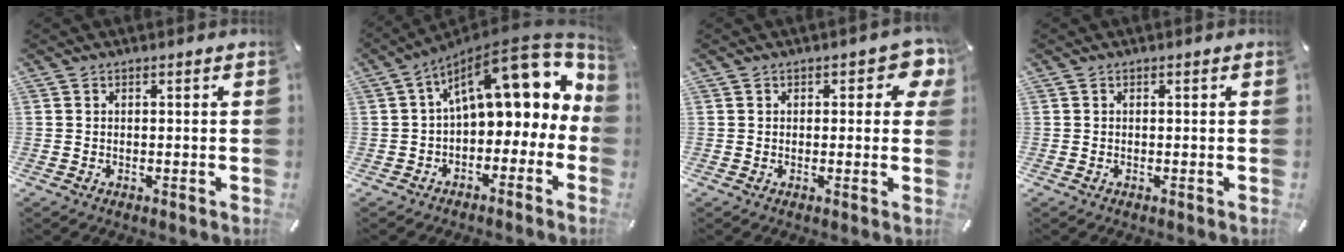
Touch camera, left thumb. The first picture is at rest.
{"total": 18.2, "force": [7.1, 9.5, 13.8], "torque": [-0.187, -0.046, 0.121]}
{"total": 4.8, "force": [1.9, 2.8, 3.3], "torque": [-0.029, -0.003, 0.027]}
{"total": 0.0}